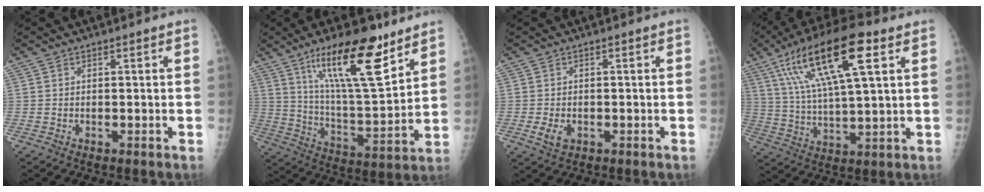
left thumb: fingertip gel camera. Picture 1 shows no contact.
{"total": 19.1, "force": [11.8, 5.3, 14.1], "torque": [-0.203, -0.068, 0.208]}
{"total": 3.1, "force": [-0.9, 2.1, 2.1], "torque": [-0.037, -0.002, -0.011]}
{"total": 19.3, "force": [8.5, 5.2, 16.5], "torque": [-0.300, -0.006, 0.149]}